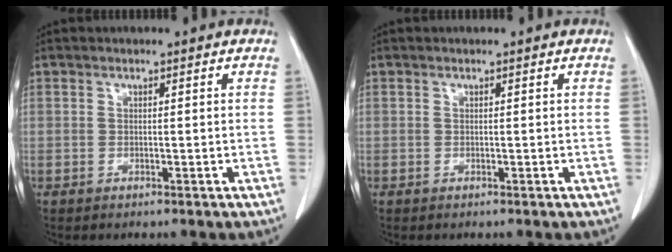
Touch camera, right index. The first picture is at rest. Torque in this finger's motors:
{"motor_torque": [0.00, 0.00, 0.00, 0.00]}